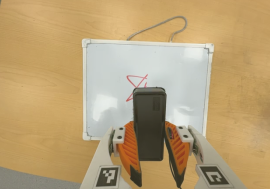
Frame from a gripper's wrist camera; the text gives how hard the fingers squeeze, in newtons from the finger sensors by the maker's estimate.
{"total": 7.9, "left": 6.1, "right": 9.7}